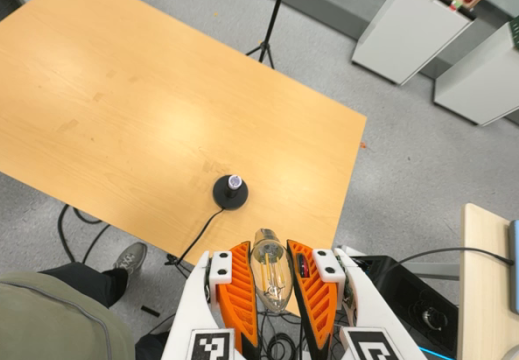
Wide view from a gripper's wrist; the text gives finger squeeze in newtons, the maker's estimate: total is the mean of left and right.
{"total": 19.5, "left": 21.2, "right": 17.8}